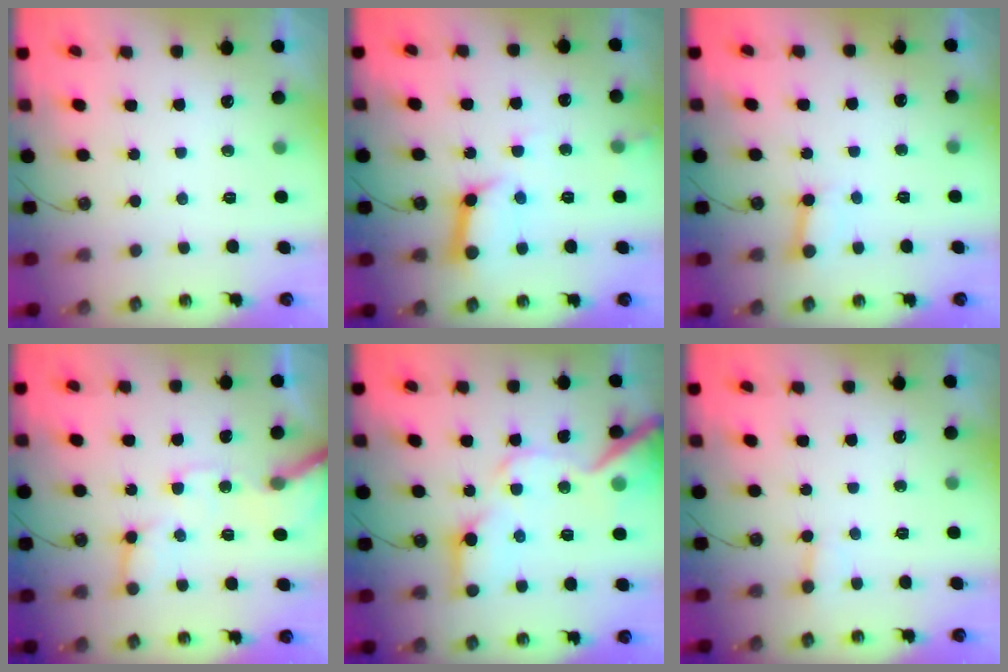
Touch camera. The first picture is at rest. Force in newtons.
{"total": 12.0, "press": 11.9, "slide": 1.5}
{"total": 3.0, "press": 3.0, "slide": 0.3}
{"total": 12.6, "press": 12.5, "slide": 1.9}
{"total": 17.4, "press": 17.3, "slide": 2.1}
{"total": 2.7, "press": 2.7, "slide": 0.2}